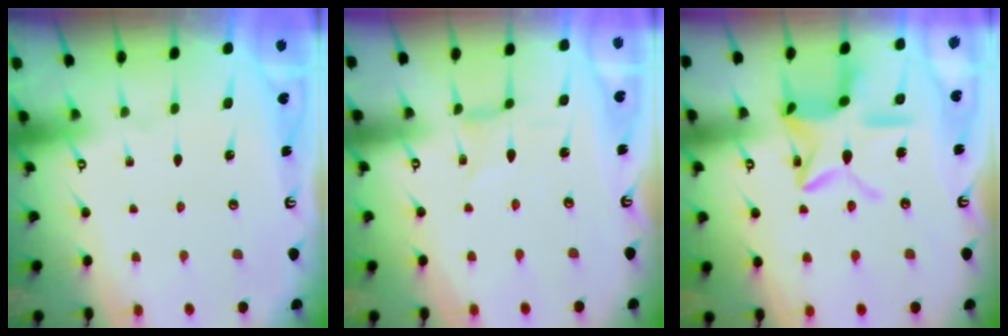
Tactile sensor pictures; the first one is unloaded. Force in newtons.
{"total": 0.0}
{"total": 13.1, "press": 13.1, "slide": 0.8}